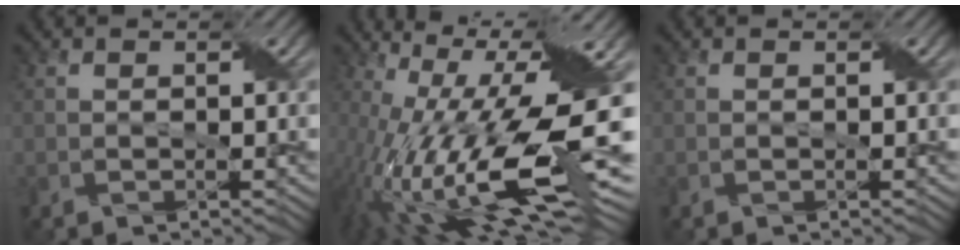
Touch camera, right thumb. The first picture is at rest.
{"total": 20.9, "force": [-2.3, 7.0, 19.5], "torque": [-0.343, -0.016, -0.037]}
{"total": 0.0}